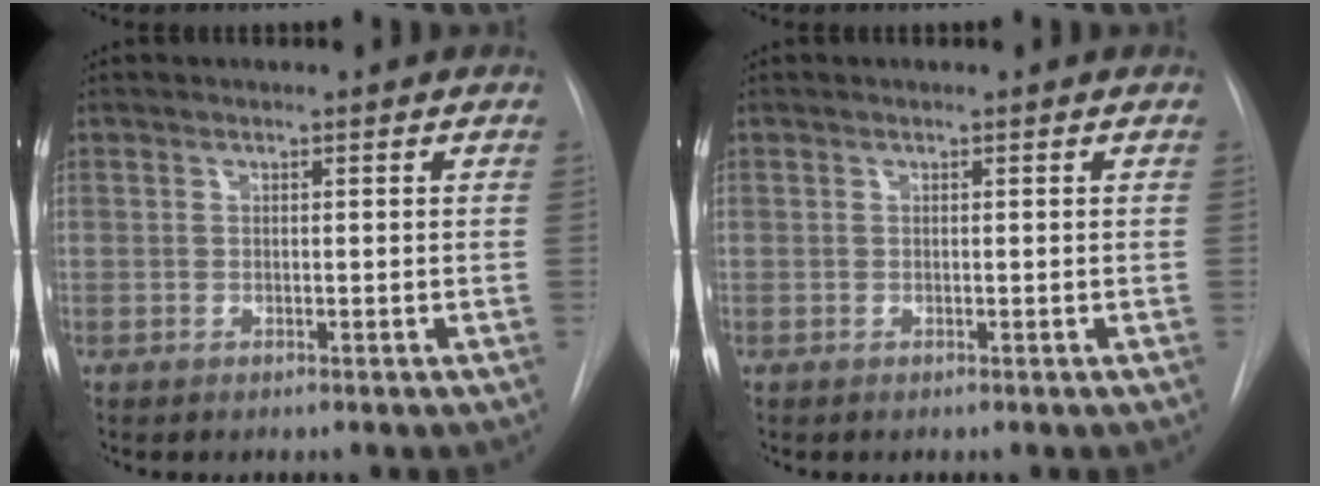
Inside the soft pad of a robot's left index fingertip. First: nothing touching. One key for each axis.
{"total": 0.0}